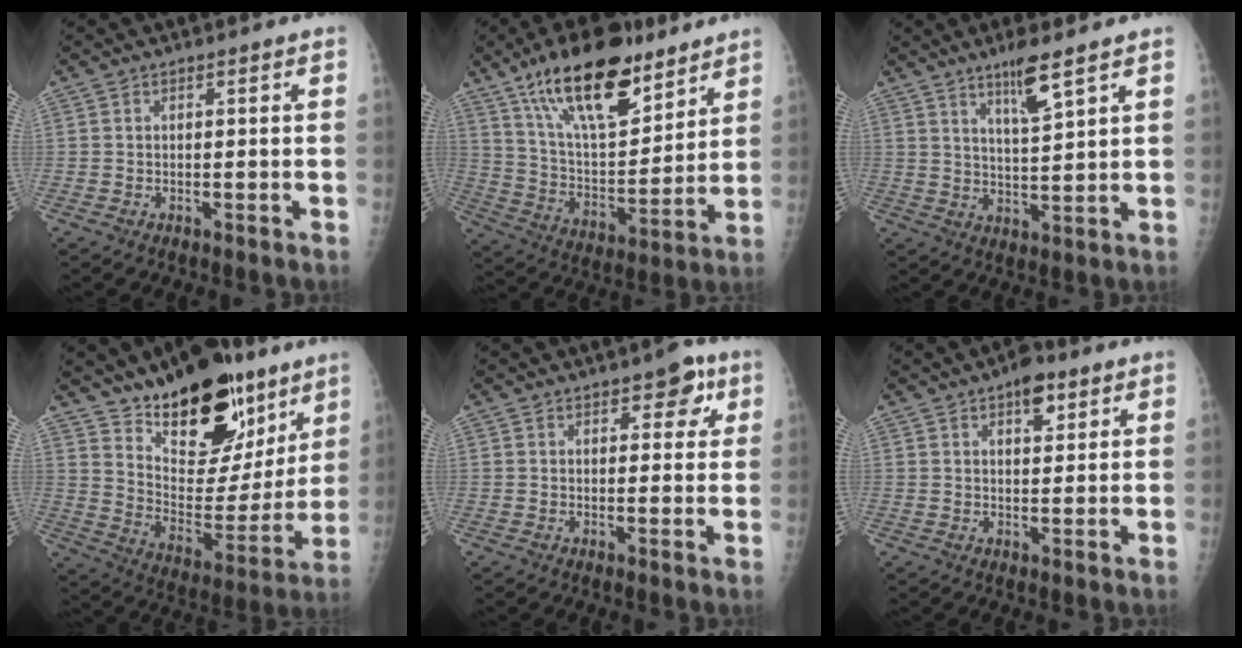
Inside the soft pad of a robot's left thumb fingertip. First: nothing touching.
{"total": 21.4, "force": [14.0, 8.6, 13.7], "torque": [-0.196, -0.062, 0.247]}
{"total": 6.8, "force": [4.5, 0.6, 5.0], "torque": [-0.091, -0.032, 0.083]}
{"total": 24.9, "force": [16.0, 12.0, 14.8], "torque": [-0.176, -0.084, 0.255]}
{"total": 5.6, "force": [2.7, 3.1, 3.8], "torque": [-0.014, -0.007, 0.026]}
{"total": 5.5, "force": [3.1, 2.8, 3.6], "torque": [-0.032, -0.012, 0.040]}